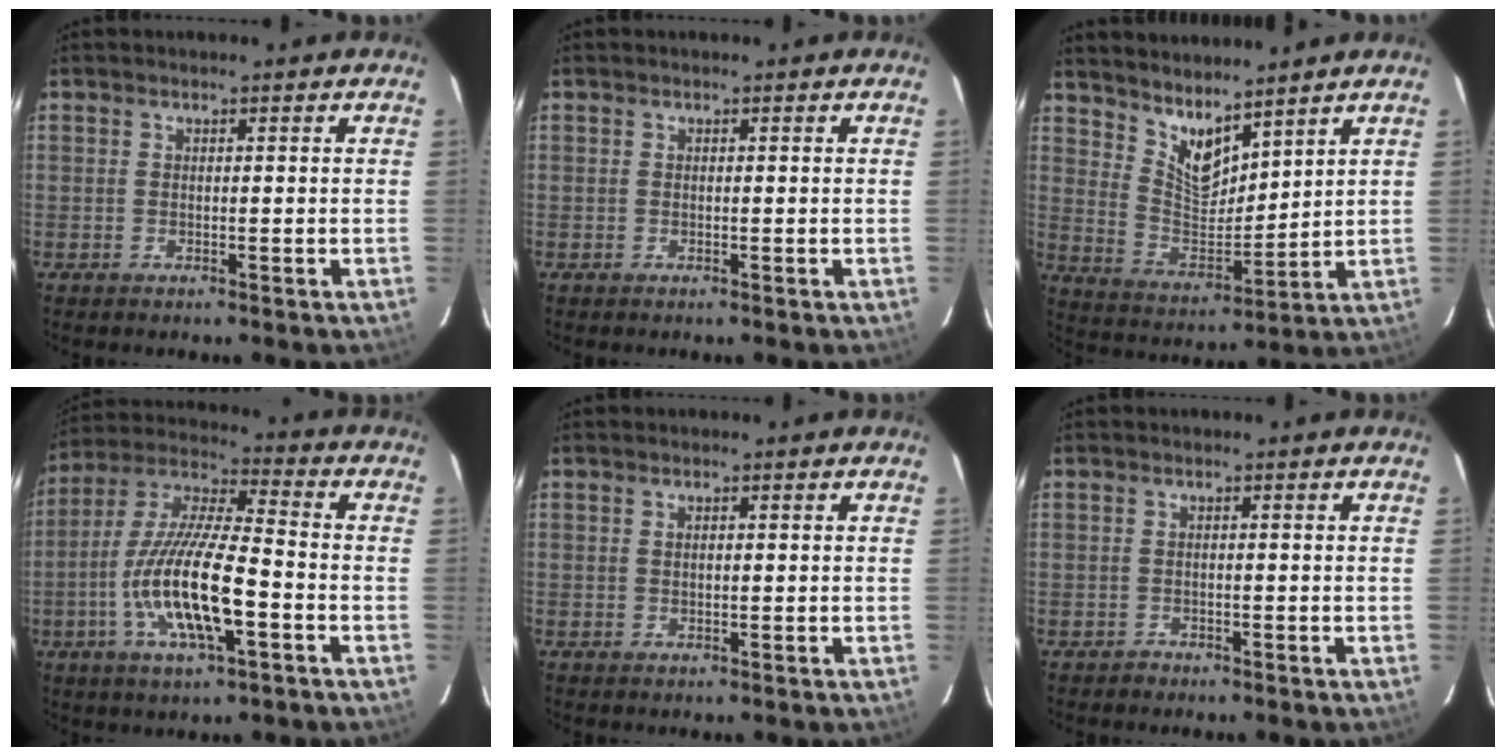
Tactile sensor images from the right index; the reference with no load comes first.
{"total": 0.0}
{"total": 9.6, "force": [7.7, 3.1, 4.8], "torque": [-0.086, -0.008, 0.152]}
{"total": 16.8, "force": [-5.1, 4.0, 15.5], "torque": [-0.309, -0.010, -0.099]}
{"total": 0.9, "force": [0.3, 0.4, 0.7], "torque": [-0.014, 0.002, 0.005]}
{"total": 0.9, "force": [-0.7, 0.6, -0.2], "torque": [0.002, 0.004, -0.010]}